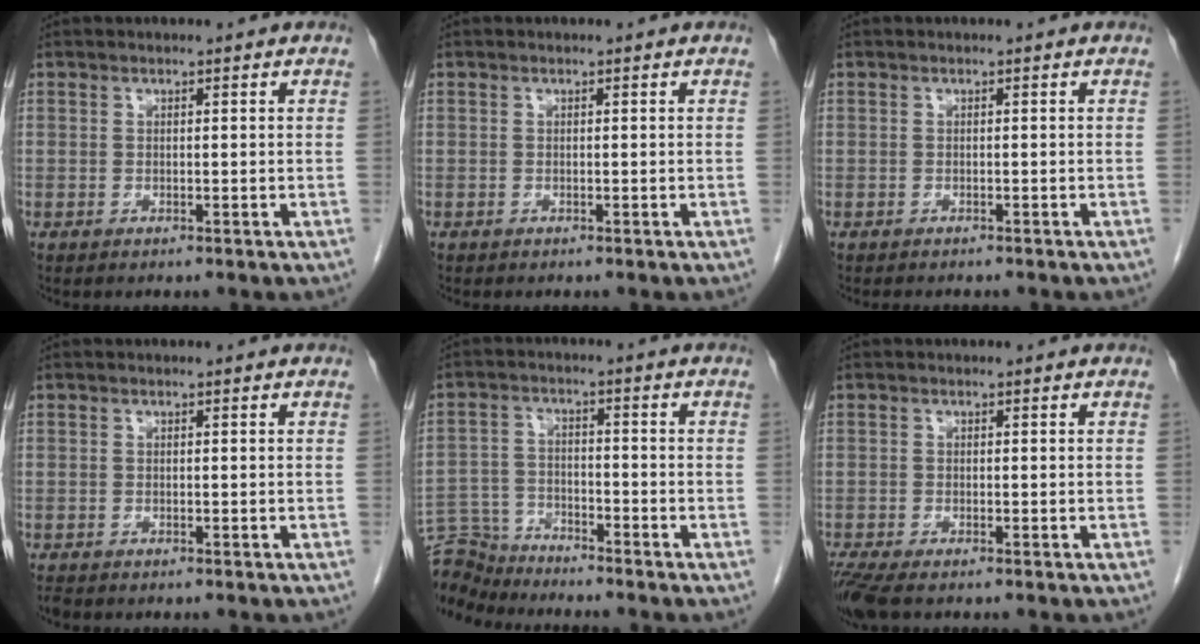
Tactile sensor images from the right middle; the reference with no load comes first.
{"total": 0.0}
{"total": 3.0, "force": [-2.7, 0.8, 1.2], "torque": [-0.016, -0.004, -0.028]}
{"total": 1.0, "force": [-0.9, 0.2, 0.3], "torque": [-0.014, -0.004, -0.017]}
{"total": 8.8, "force": [-8.7, 1.1, 0.4], "torque": [-0.015, 0.003, -0.167]}
{"total": 4.2, "force": [-3.3, 0.8, 2.4], "torque": [-0.052, -0.013, -0.061]}